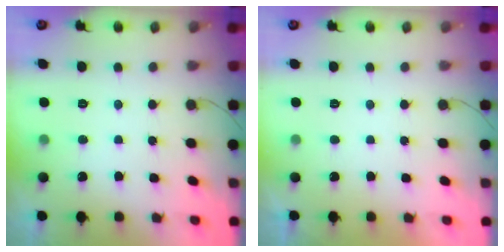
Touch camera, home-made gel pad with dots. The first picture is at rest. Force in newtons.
{"total": 2.3, "press": 2.3, "slide": 0.4}